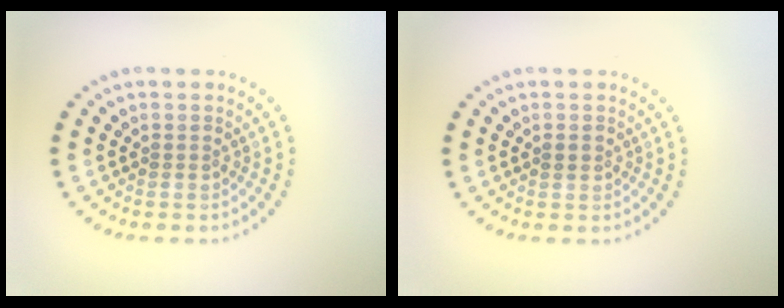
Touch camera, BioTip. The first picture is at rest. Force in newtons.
{"total": 0.8, "press": 0.8, "slide": 0.1}